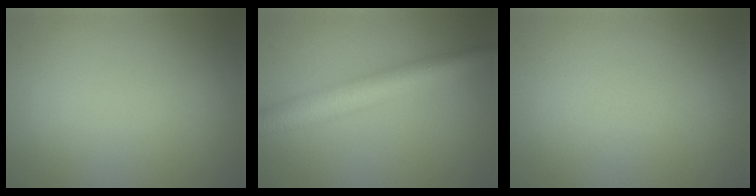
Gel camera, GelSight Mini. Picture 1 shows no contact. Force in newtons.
{"total": 5.3, "press": 5.3, "slide": 0.2}
{"total": 0.0}